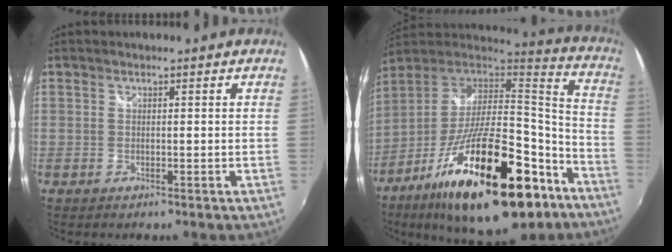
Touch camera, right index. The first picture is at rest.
{"total": 33.2, "force": [-17.7, 12.3, 25.3], "torque": [-0.428, -0.015, -0.274]}